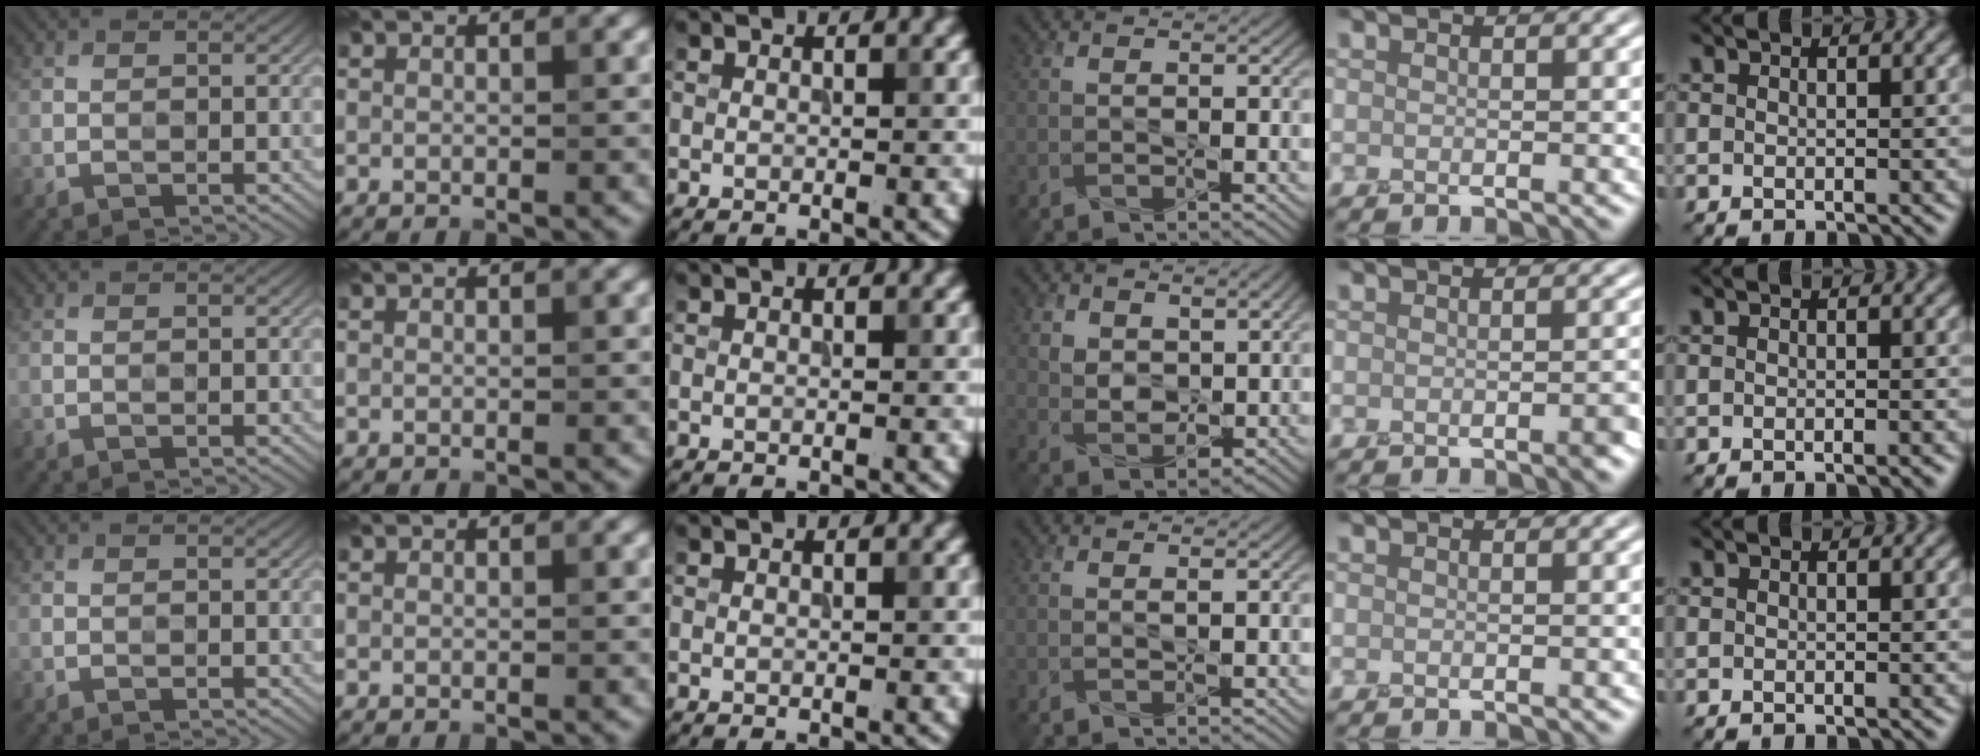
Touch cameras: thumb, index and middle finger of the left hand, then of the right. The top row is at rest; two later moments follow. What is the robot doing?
{"motion": "squeeze", "object": "air blower"}